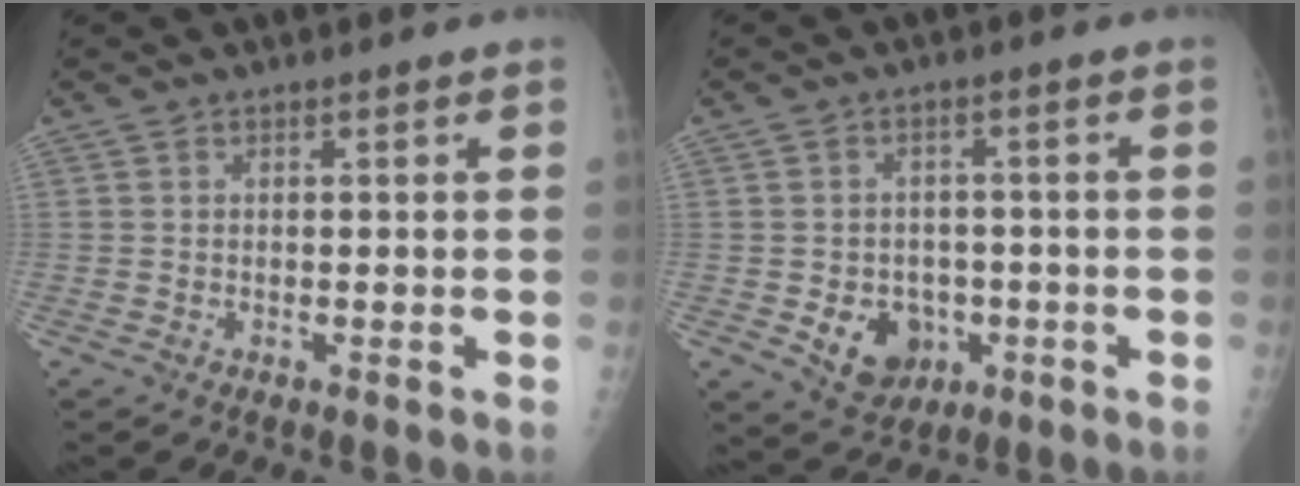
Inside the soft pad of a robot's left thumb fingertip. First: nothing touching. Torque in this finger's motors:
{"motor_torque": [-0.26, 0.32, 0.10, 0.05, 0.02]}